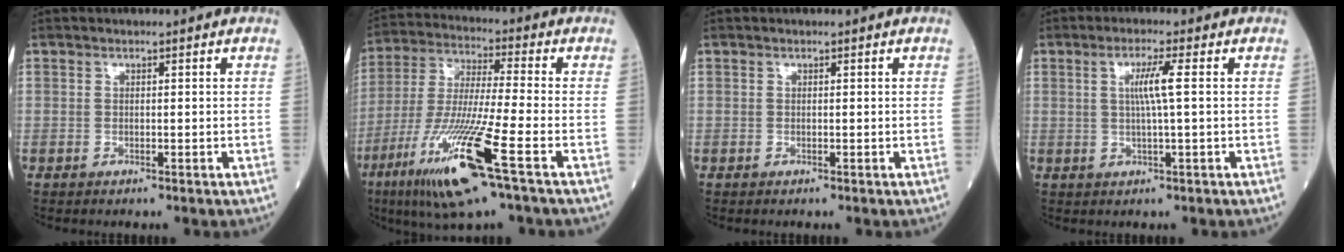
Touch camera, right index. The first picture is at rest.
{"total": 15.8, "force": [-7.3, 0.1, 14.0], "torque": [-0.297, -0.034, -0.136]}
{"total": 0.0}
{"total": 3.9, "force": [0.9, -0.6, 3.8], "torque": [-0.069, 0.000, 0.017]}